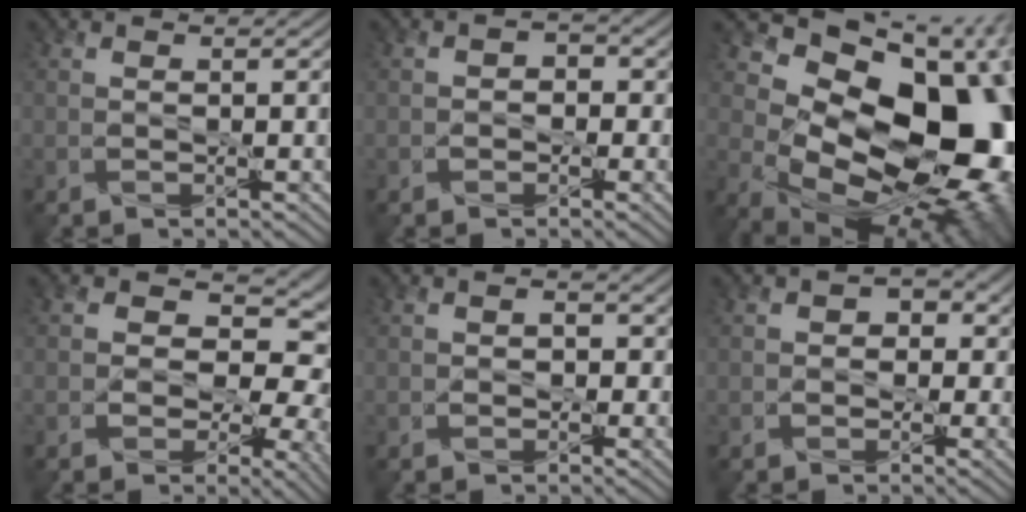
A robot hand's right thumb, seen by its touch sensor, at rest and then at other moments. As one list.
[{"total": 3.2, "force": [-0.8, 2.9, 1.1], "torque": [-0.010, 0.012, -0.020]}, {"total": 20.5, "force": [1.4, 13.8, 15.2], "torque": [-0.215, -0.035, 0.068]}, {"total": 13.2, "force": [-0.9, 10.2, 8.4], "torque": [-0.122, 0.009, -0.025]}, {"total": 3.1, "force": [-0.5, 2.7, 1.4], "torque": [-0.021, 0.005, -0.010]}, {"total": 4.9, "force": [0.1, 4.4, 2.2], "torque": [-0.029, 0.016, -0.014]}]